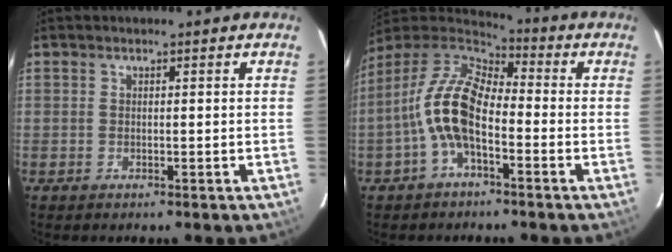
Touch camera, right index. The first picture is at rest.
{"total": 12.4, "force": [-3.5, 5.8, 10.3], "torque": [-0.212, 0.016, -0.075]}